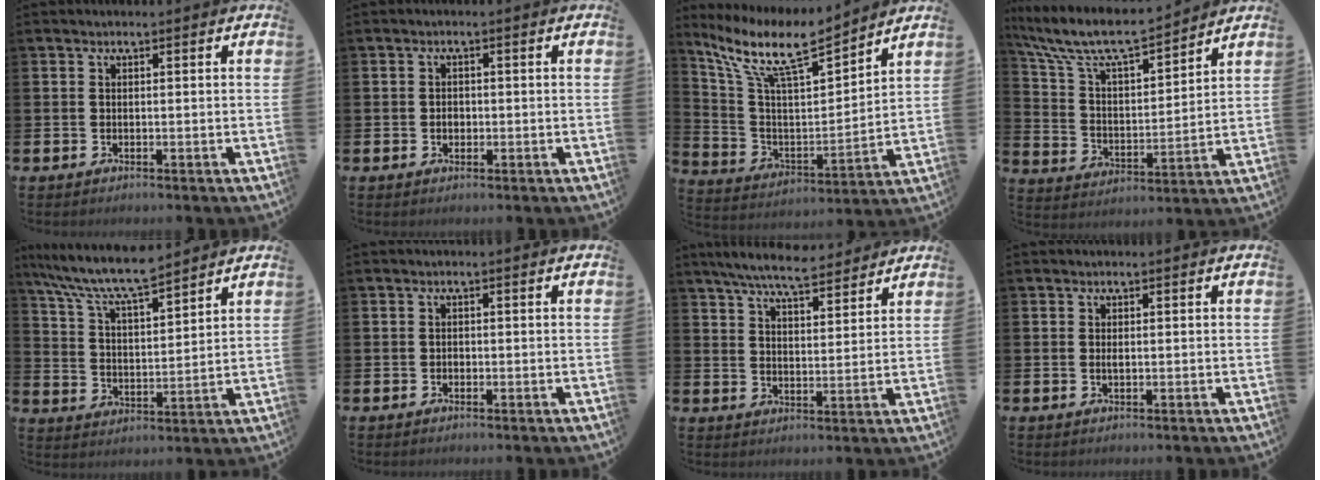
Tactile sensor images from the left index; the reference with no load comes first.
{"total": 1.4, "force": [-0.3, 1.1, 0.8], "torque": [-0.006, 0.005, -0.009]}
{"total": 11.2, "force": [9.3, 2.2, 5.9], "torque": [-0.147, -0.054, 0.158]}
{"total": 9.6, "force": [8.7, 1.8, 3.5], "torque": [-0.112, -0.058, 0.152]}
{"total": 8.4, "force": [7.6, 1.0, 3.3], "torque": [-0.096, -0.041, 0.136]}
{"total": 0.5, "force": [-0.3, 0.4, 0.1], "torque": [-0.010, 0.006, -0.006]}
{"total": 7.1, "force": [6.6, 1.0, 2.4], "torque": [-0.064, -0.030, 0.118]}
{"total": 0.6, "force": [0.0, 0.2, 0.6], "torque": [-0.011, -0.001, 0.000]}